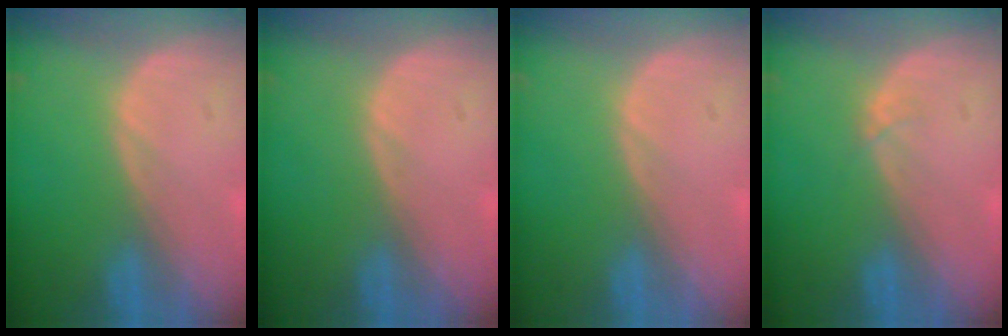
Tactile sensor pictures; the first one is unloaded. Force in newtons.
{"total": 0.0}
{"total": 0.0}
{"total": 0.5, "press": 0.5, "slide": 0.1}